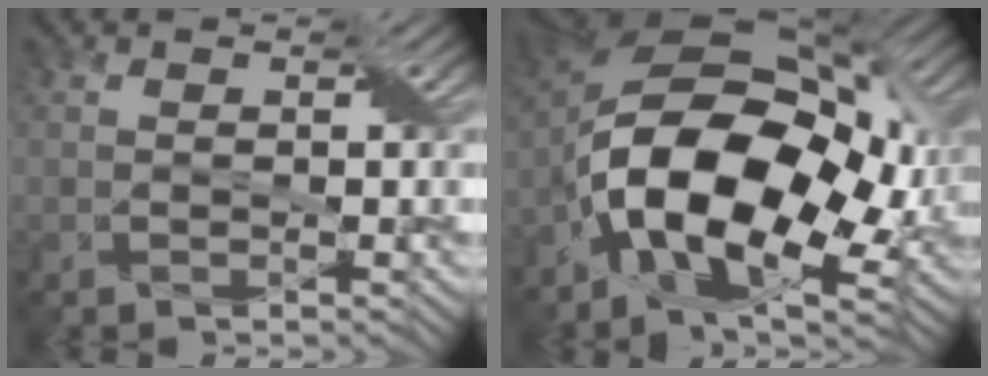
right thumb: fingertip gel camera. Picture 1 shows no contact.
{"total": 17.5, "force": [-4.0, 9.8, 13.9], "torque": [-0.269, -0.013, -0.069]}